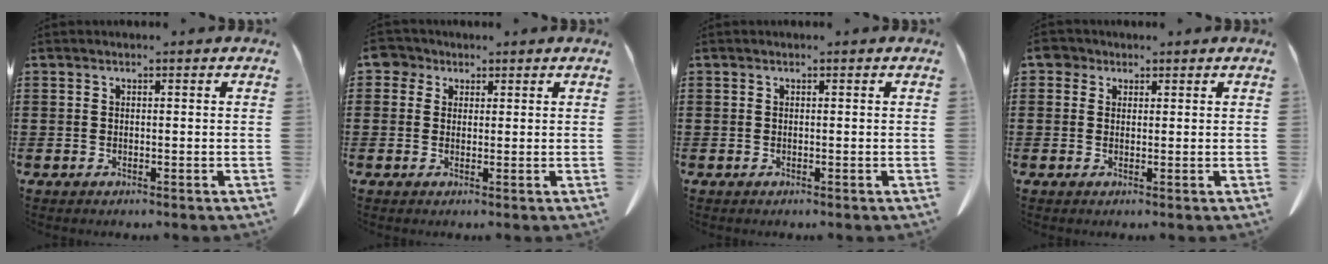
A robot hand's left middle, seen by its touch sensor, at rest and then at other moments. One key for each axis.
{"total": 2.9, "fx": 1.5, "fy": 2.3, "fz": 0.9, "tx": -0.030, "ty": 0.012, "tz": 0.027}
{"total": 0.0}
{"total": 2.1, "fx": 1.2, "fy": 1.6, "fz": 0.7, "tx": -0.021, "ty": 0.008, "tz": 0.021}